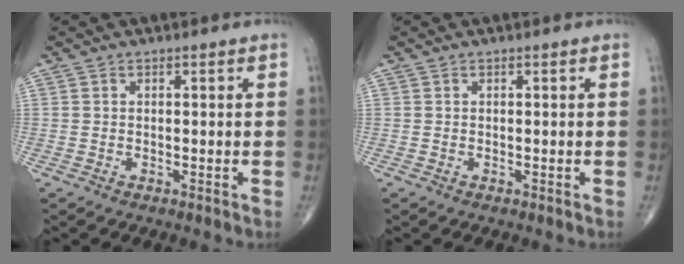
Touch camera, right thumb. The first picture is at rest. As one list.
[{"total": 0.0}]